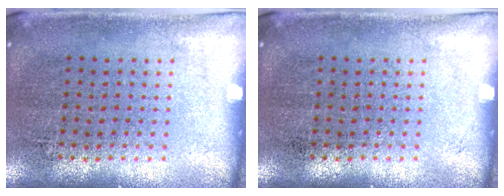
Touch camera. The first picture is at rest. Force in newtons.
{"total": 0.0}